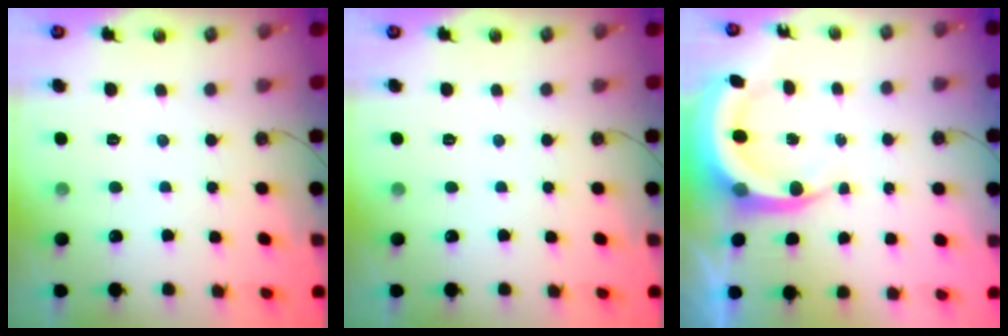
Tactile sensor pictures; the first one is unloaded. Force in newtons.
{"total": 0.0}
{"total": 8.1, "press": 7.9, "slide": 1.8}